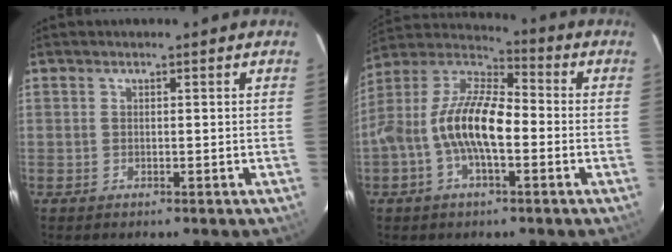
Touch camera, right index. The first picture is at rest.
{"total": 14.1, "force": [-2.7, 5.6, 12.6], "torque": [-0.246, 0.010, -0.060]}